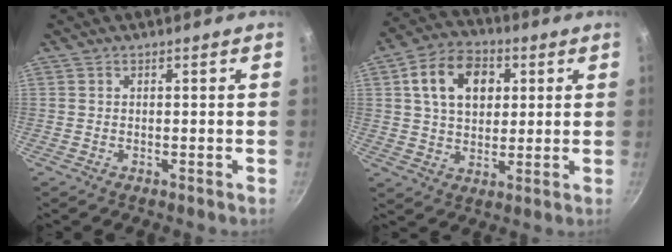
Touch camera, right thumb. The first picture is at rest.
{"total": 13.1, "force": [3.7, 9.3, 8.4], "torque": [-0.117, 0.006, 0.054]}